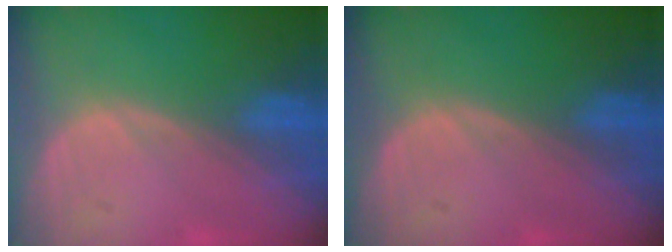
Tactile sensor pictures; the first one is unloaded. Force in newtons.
{"total": 0.0}